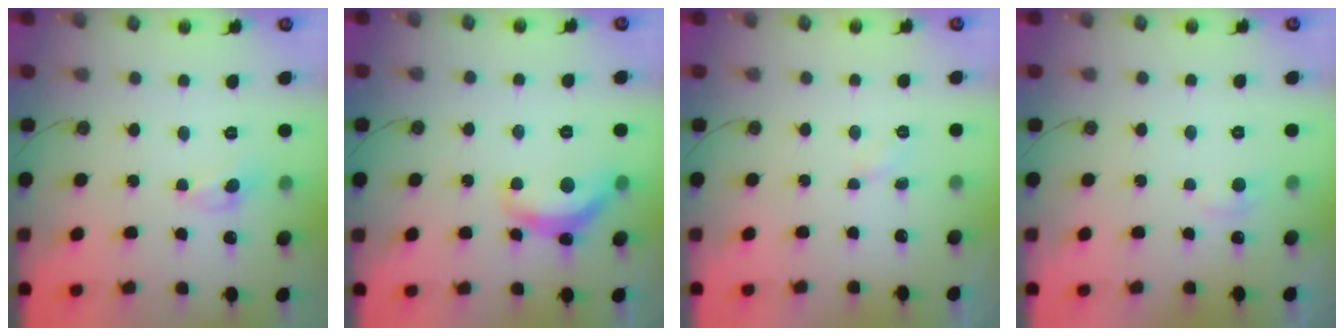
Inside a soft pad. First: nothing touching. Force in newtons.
{"total": 7.3, "press": 7.2, "slide": 0.5}
{"total": 2.4, "press": 2.3, "slide": 0.4}
{"total": 1.8, "press": 1.7, "slide": 0.7}